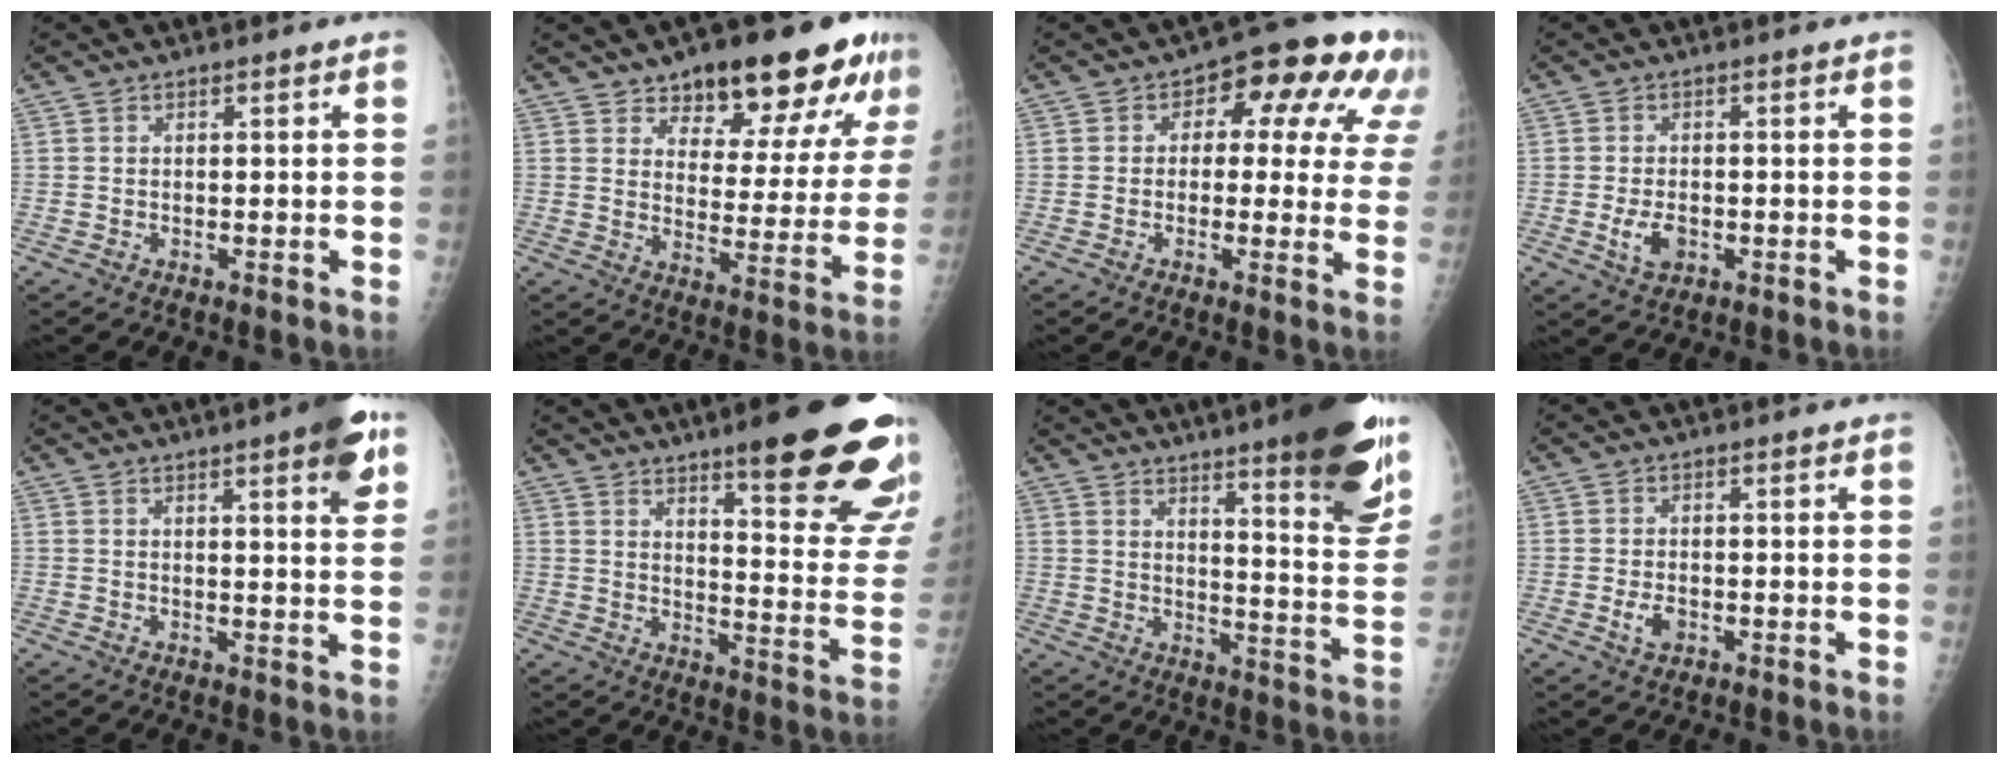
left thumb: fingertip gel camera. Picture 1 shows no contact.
{"total": 18.0, "force": [11.9, 7.3, 11.3], "torque": [-0.104, -0.050, 0.172]}
{"total": 14.0, "force": [5.3, 7.9, 10.3], "torque": [-0.066, 0.013, 0.051]}
{"total": 4.1, "force": [-1.1, 2.6, 2.9], "torque": [-0.050, -0.001, -0.014]}
{"total": 8.5, "force": [4.5, 1.6, 7.0], "torque": [-0.079, -0.015, 0.053]}
{"total": 24.7, "force": [15.8, 4.6, 18.3], "torque": [-0.200, -0.079, 0.212]}
{"total": 22.2, "force": [14.5, 3.1, 16.5], "torque": [-0.202, -0.077, 0.196]}
{"total": 2.7, "force": [-0.8, 1.8, 1.9], "torque": [-0.034, 0.000, -0.012]}